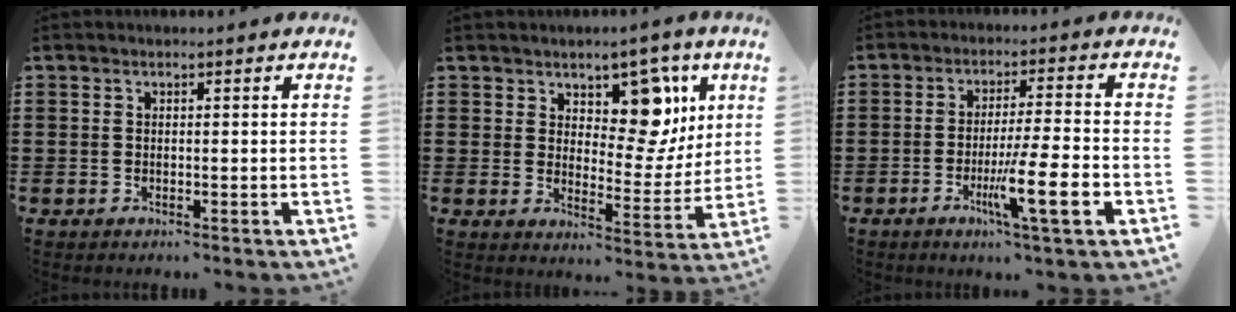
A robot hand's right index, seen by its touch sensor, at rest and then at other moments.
{"total": 9.7, "force": [5.5, 5.5, 5.7], "torque": [-0.089, -0.027, 0.092]}
{"total": 9.6, "force": [-3.6, 0.4, 8.9], "torque": [-0.157, -0.010, -0.064]}